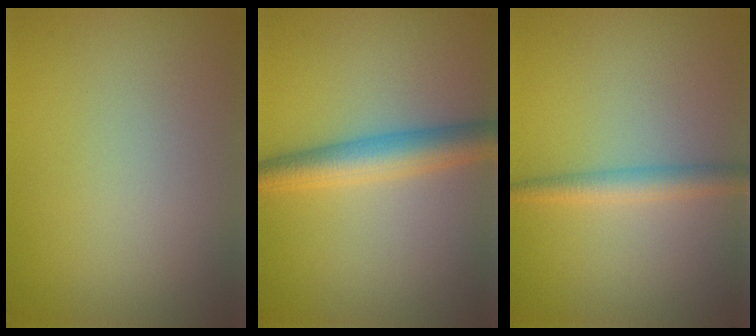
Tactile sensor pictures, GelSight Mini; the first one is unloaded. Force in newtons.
{"total": 4.5, "press": 4.5, "slide": 0.1}
{"total": 2.3, "press": 2.3, "slide": 0.1}